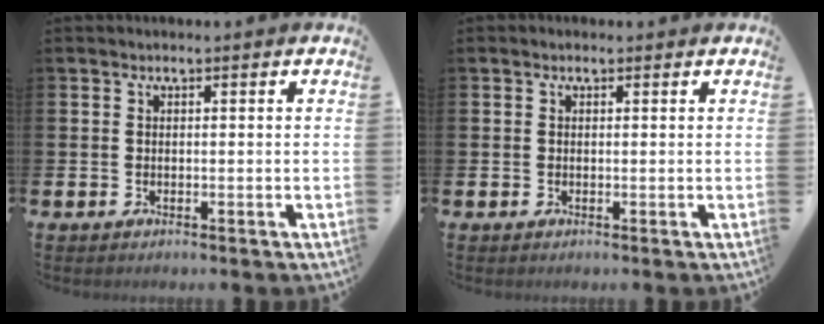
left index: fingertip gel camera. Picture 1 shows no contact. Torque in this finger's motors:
{"motor_torque": [1.03, -1.11, 0.20, 0.04]}